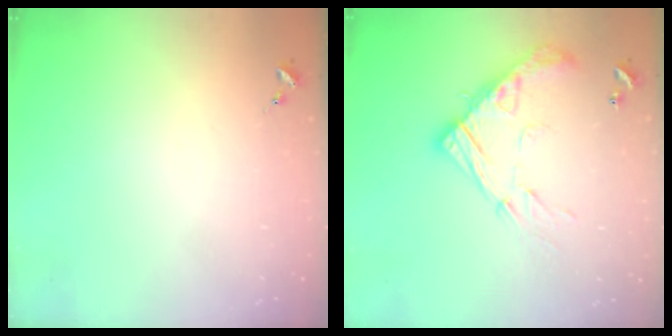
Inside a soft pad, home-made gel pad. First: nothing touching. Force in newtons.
{"total": 17.3, "press": 17.3, "slide": 1.4}